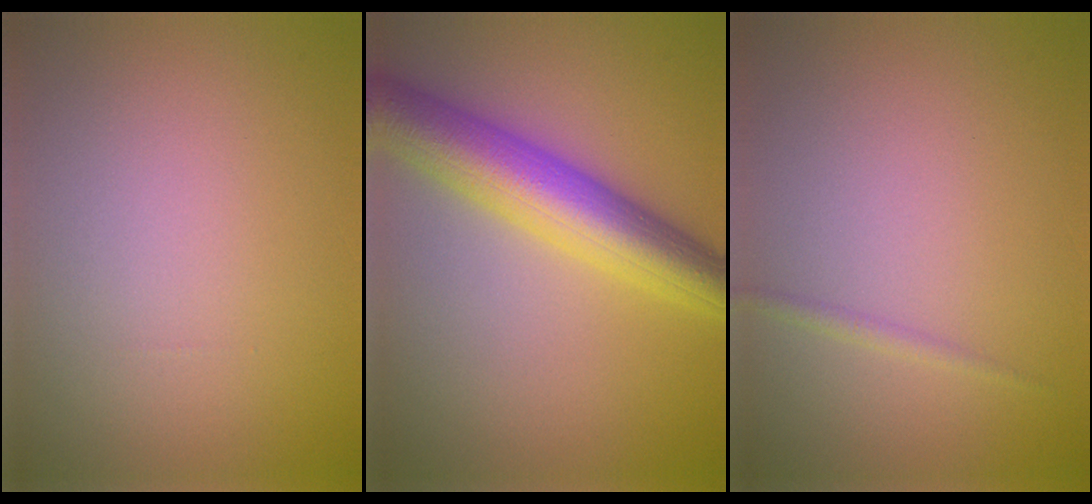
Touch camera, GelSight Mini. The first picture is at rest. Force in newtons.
{"total": 8.0, "press": 8.0, "slide": 0.0}
{"total": 0.8, "press": 0.8, "slide": 0.0}